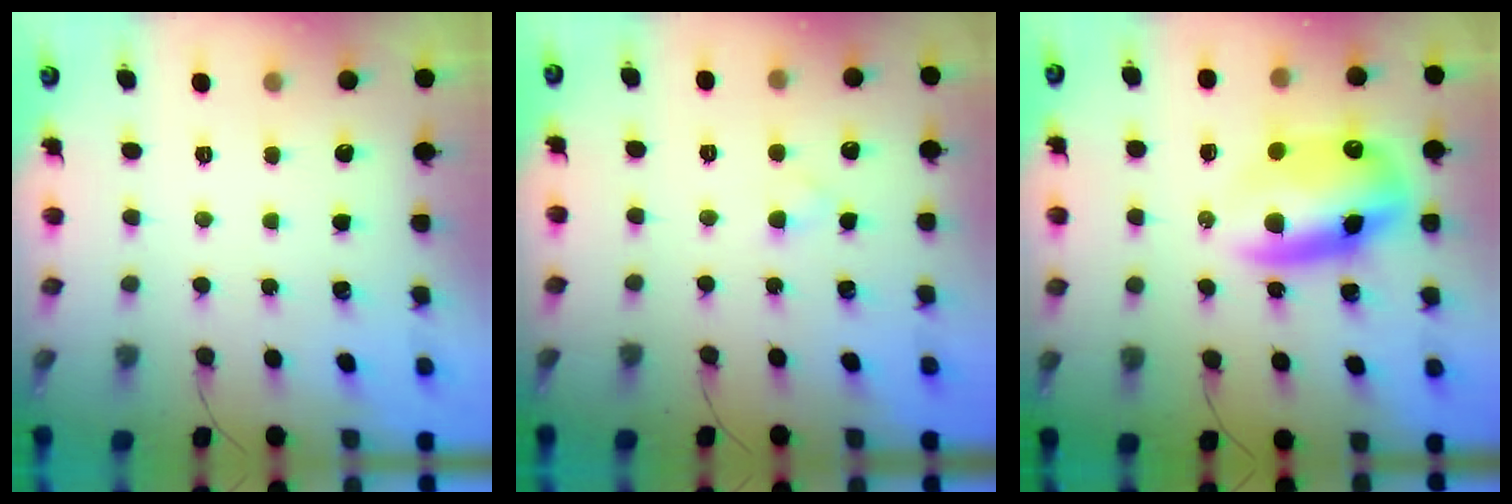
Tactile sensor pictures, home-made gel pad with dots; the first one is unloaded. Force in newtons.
{"total": 1.7, "press": 1.5, "slide": 0.9}
{"total": 13.4, "press": 13.0, "slide": 3.4}